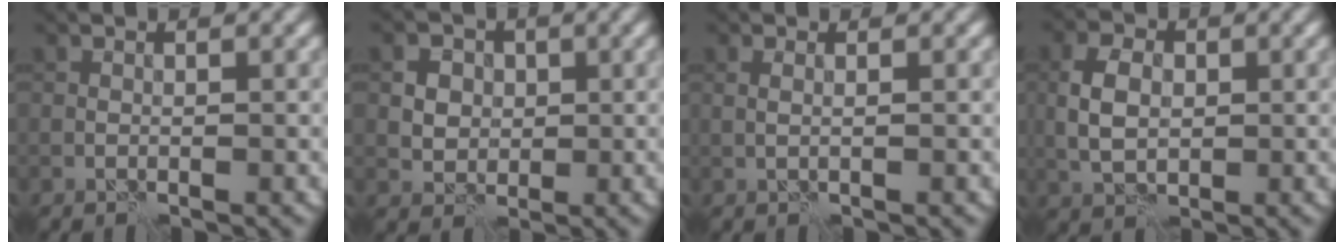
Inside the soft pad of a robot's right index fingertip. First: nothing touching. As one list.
[{"total": 5.4, "force": [1.7, 4.4, 2.6], "torque": [-0.049, 0.018, 0.022]}, {"total": 1.4, "force": [0.6, 0.6, 1.1], "torque": [-0.007, -0.001, -0.003]}, {"total": 4.2, "force": [0.1, 2.9, 3.0], "torque": [-0.063, 0.004, -0.001]}]